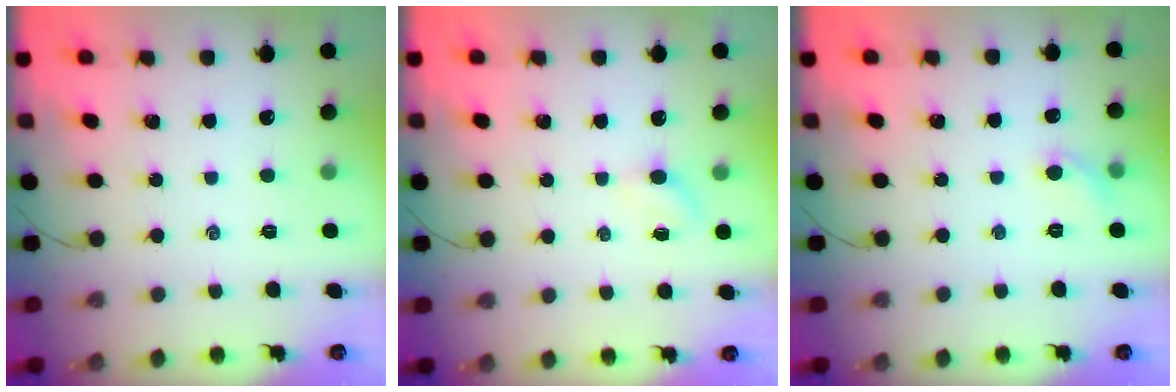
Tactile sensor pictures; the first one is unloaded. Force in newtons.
{"total": 2.1, "press": 2.0, "slide": 0.7}
{"total": 4.5, "press": 4.3, "slide": 1.6}